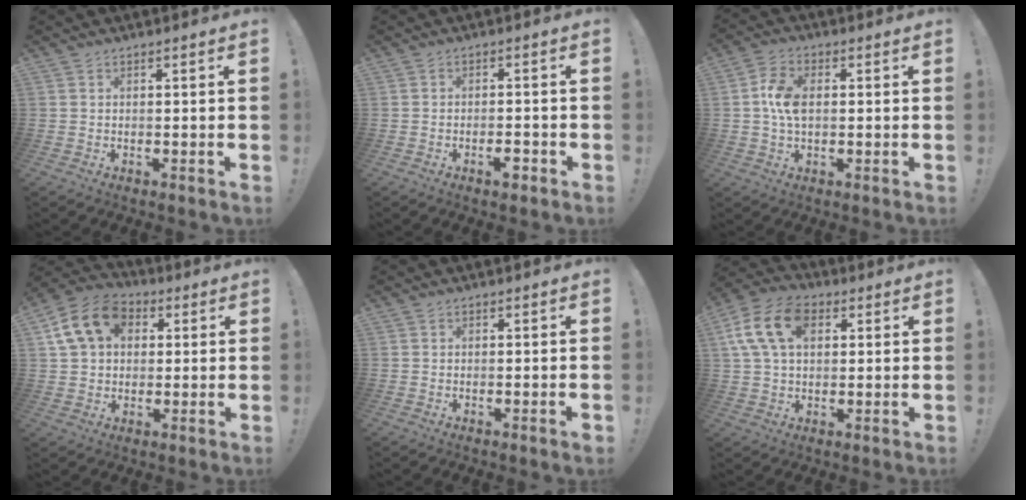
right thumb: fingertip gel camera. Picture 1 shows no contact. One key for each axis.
{"total": 3.0, "fx": -1.8, "fy": 0.8, "fz": 2.3, "tx": -0.033, "ty": 0.010, "tz": -0.031}
{"total": 7.6, "fx": 0.4, "fy": 4.6, "fz": 5.9, "tx": -0.115, "ty": 0.004, "tz": 0.006}
{"total": 14.3, "fx": 4.8, "fy": 10.9, "fz": 7.9, "tx": -0.131, "ty": -0.003, "tz": 0.097}
{"total": 1.0, "fx": -0.6, "fy": 0.0, "fz": 0.8, "tx": -0.016, "ty": 0.002, "tz": -0.010}
{"total": 15.1, "fx": 4.9, "fy": 9.9, "fz": 10.2, "tx": -0.196, "ty": -0.003, "tz": 0.093}